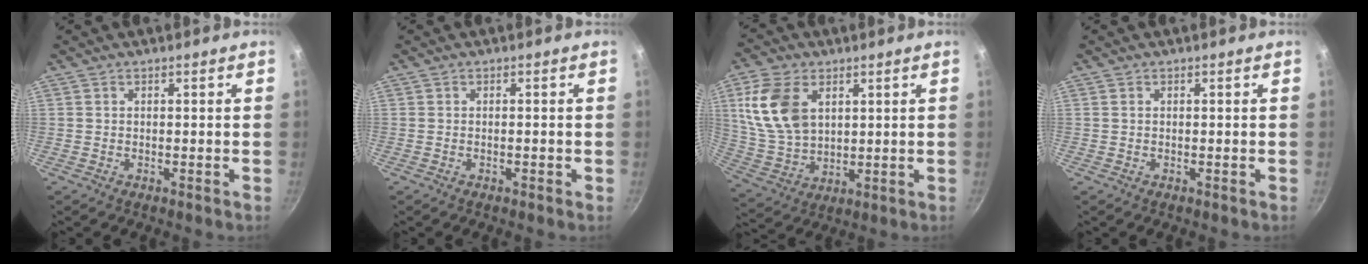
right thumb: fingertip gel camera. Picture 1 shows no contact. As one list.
[{"total": 0.7, "force": [-0.3, 0.3, 0.5], "torque": [-0.007, 0.004, -0.007]}, {"total": 13.8, "force": [4.5, 8.9, 9.6], "torque": [-0.173, -0.016, 0.100]}, {"total": 0.0}]